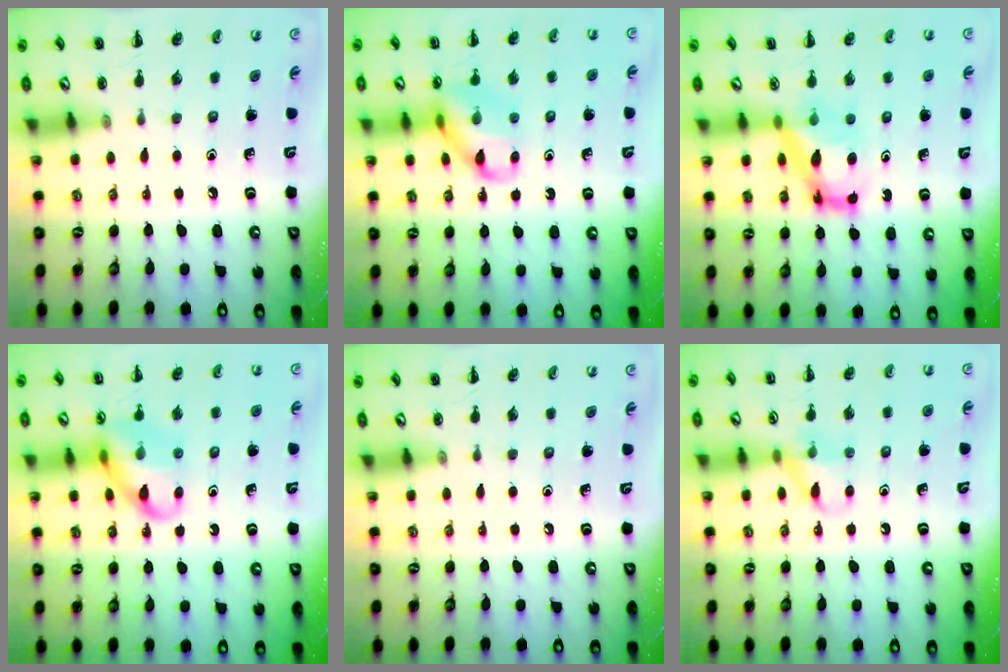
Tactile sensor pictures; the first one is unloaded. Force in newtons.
{"total": 11.7, "press": 11.6, "slide": 1.6}
{"total": 6.2, "press": 6.2, "slide": 0.3}
{"total": 12.3, "press": 12.1, "slide": 1.6}
{"total": 0.0}
{"total": 8.8, "press": 8.6, "slide": 1.6}